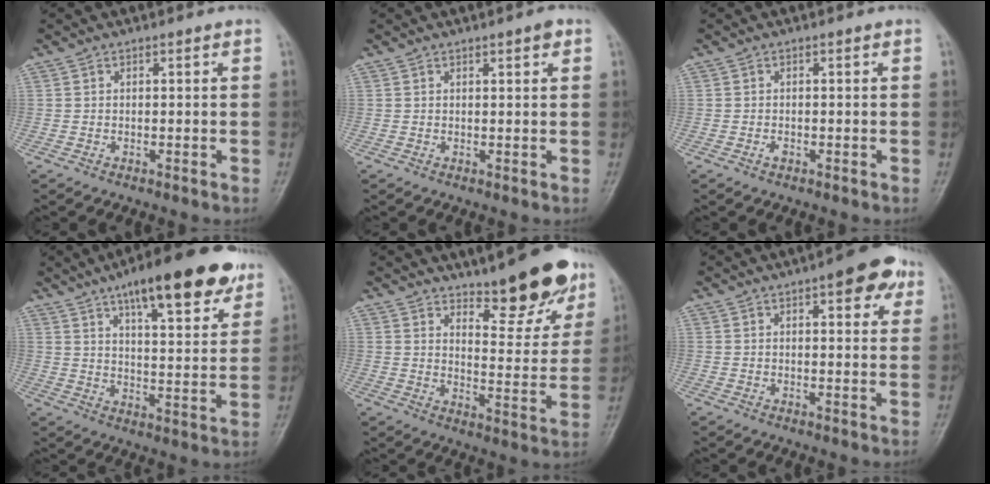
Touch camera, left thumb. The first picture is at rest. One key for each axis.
{"total": 1.7, "fx": 1.0, "fy": 0.4, "fz": 1.3, "tx": -0.017, "ty": -0.003, "tz": 0.014}
{"total": 0.7, "fx": -0.3, "fy": 0.4, "fz": 0.5, "tx": -0.008, "ty": 0.003, "tz": -0.005}
{"total": 19.4, "fx": 12.2, "fy": 5.7, "fz": 14.0, "tx": -0.172, "ty": -0.042, "tz": 0.182}
{"total": 14.4, "fx": 10.5, "fy": 4.4, "fz": 8.8, "tx": -0.076, "ty": -0.068, "tz": 0.157}
{"total": 8.8, "fx": 4.5, "fy": 3.3, "fz": 6.8, "tx": -0.060, "ty": -0.011, "tz": 0.051}